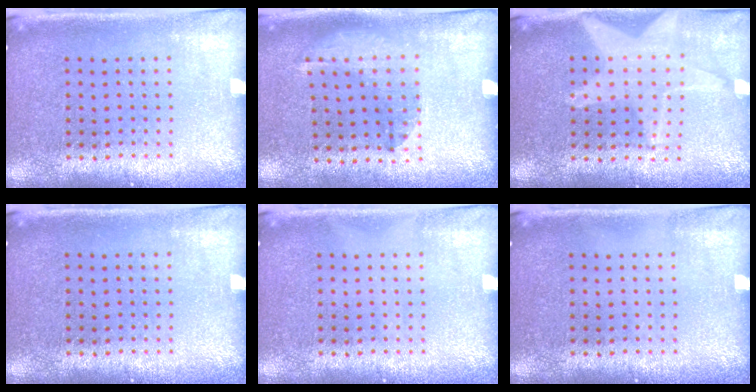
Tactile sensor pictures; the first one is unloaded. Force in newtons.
{"total": 1.3, "press": 1.0, "slide": 0.8}
{"total": 1.8, "press": 1.6, "slide": 0.9}
{"total": 0.0}
{"total": 0.0}
{"total": 0.0}